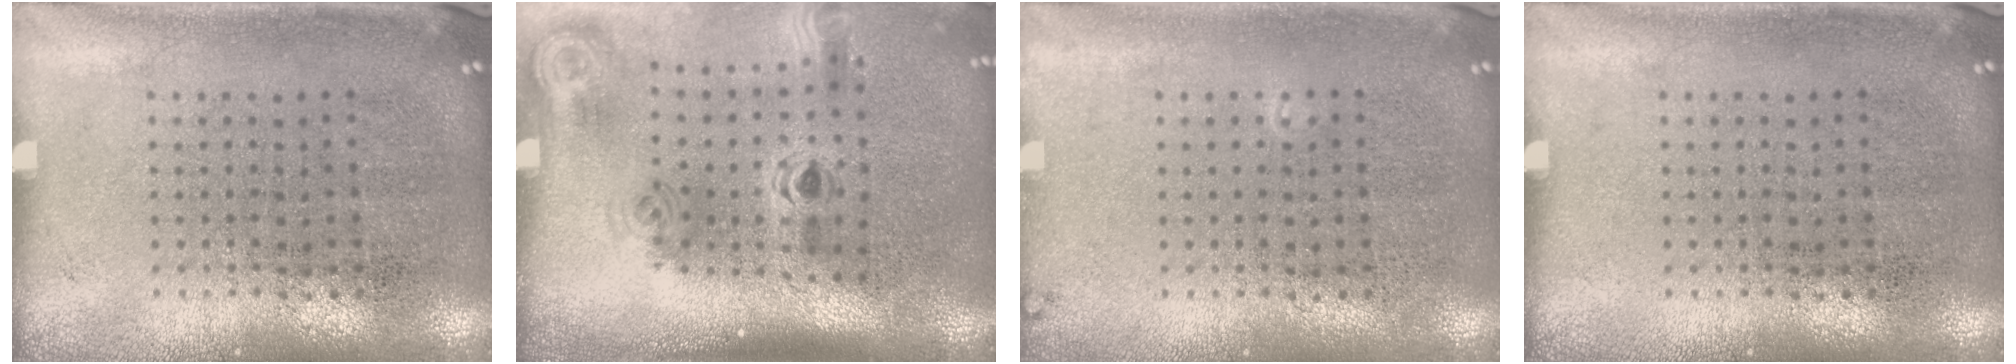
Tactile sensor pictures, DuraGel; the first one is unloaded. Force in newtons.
{"total": 2.0, "press": 1.4, "slide": 1.5}
{"total": 0.6, "press": 0.6, "slide": 0.2}
{"total": 0.0}